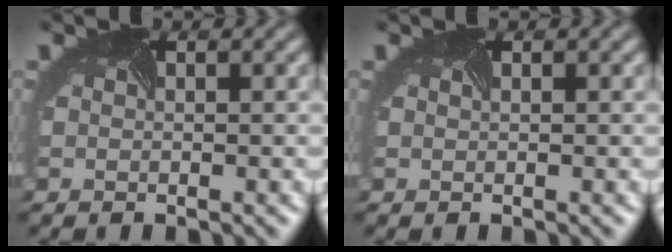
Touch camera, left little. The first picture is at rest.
{"total": 0.0}